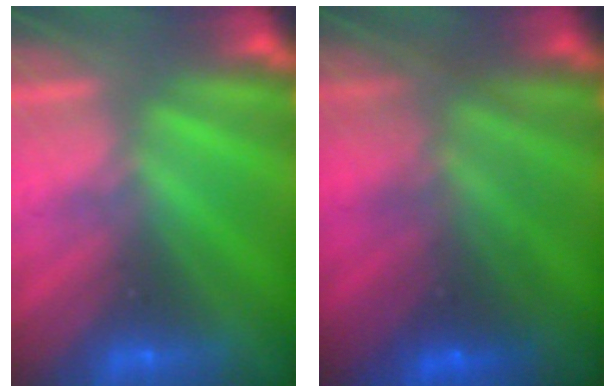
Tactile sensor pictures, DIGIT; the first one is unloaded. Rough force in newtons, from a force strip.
{"total": 7.4}